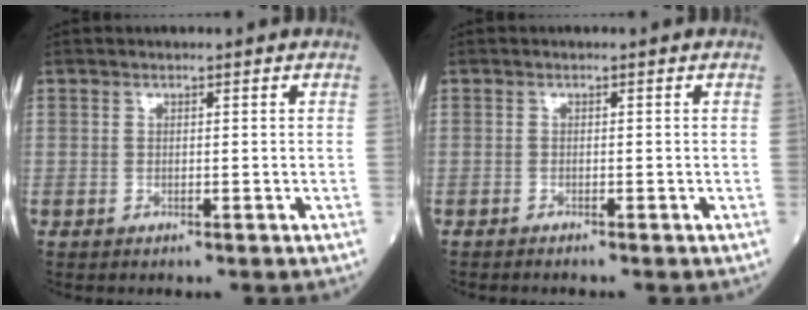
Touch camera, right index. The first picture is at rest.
{"total": 0.8, "force": [-0.8, -0.1, 0.2], "torque": [-0.005, 0.000, -0.014]}